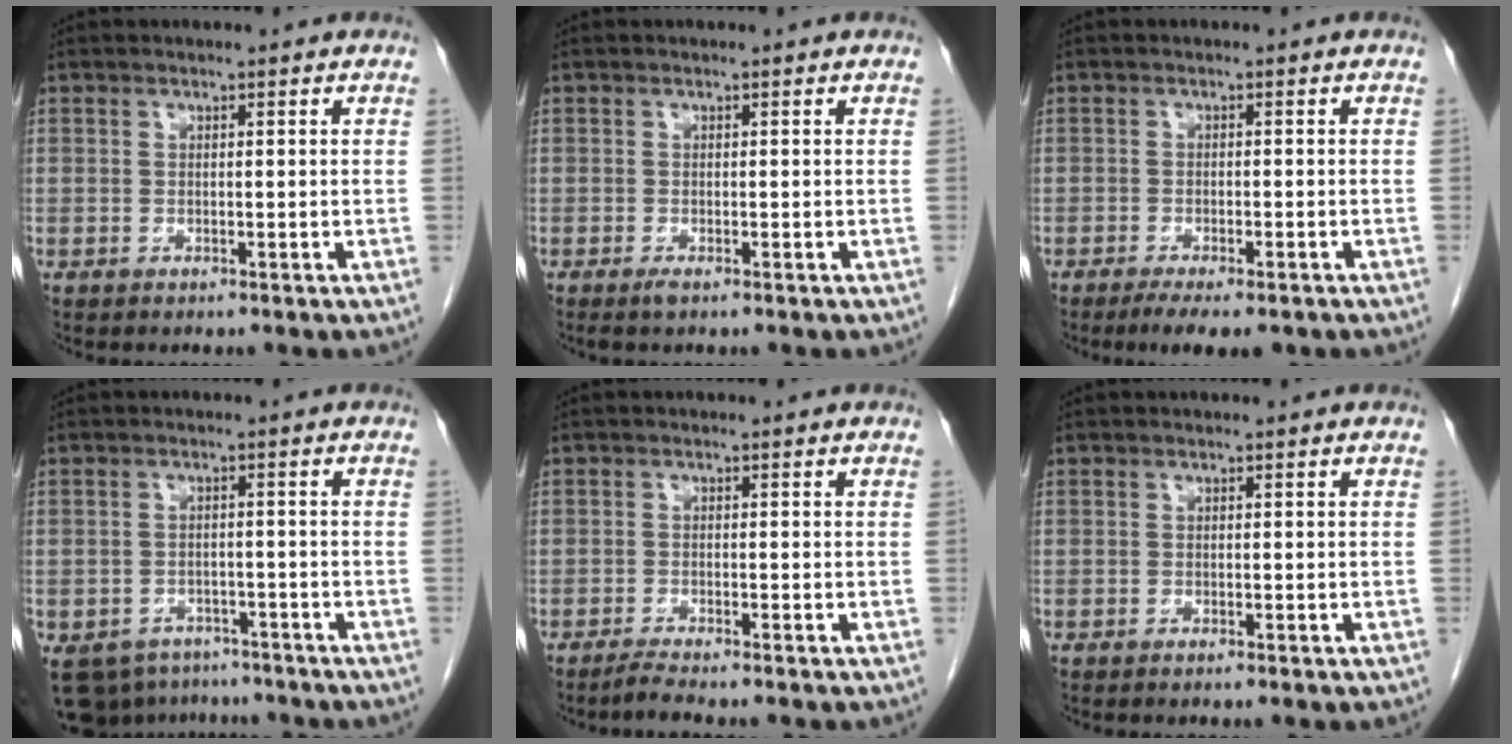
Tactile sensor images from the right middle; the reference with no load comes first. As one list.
[{"total": 0.8, "force": [-0.6, 0.1, 0.6], "torque": [-0.013, -0.003, -0.009]}, {"total": 6.1, "force": [-4.5, 1.5, 3.8], "torque": [-0.050, -0.010, -0.064]}, {"total": 10.2, "force": [-7.6, 6.3, 2.6], "torque": [-0.064, 0.000, -0.099]}, {"total": 2.0, "force": [-1.8, -0.5, 0.8], "torque": [-0.024, -0.006, -0.036]}, {"total": 0.6, "force": [-0.4, 0.1, 0.4], "torque": [-0.006, 0.000, -0.003]}]